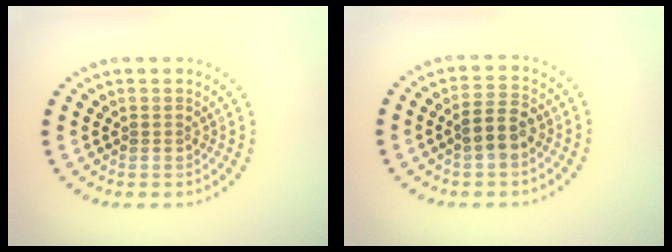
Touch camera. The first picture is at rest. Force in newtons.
{"total": 2.8, "press": 2.8, "slide": 0.7}